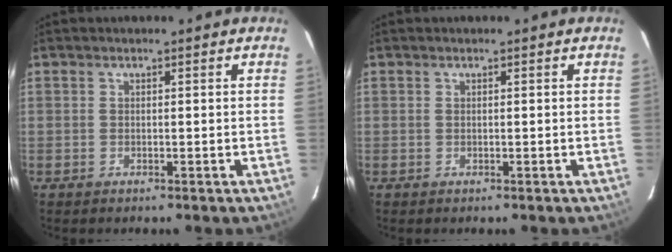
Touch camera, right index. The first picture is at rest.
{"total": 0.0}